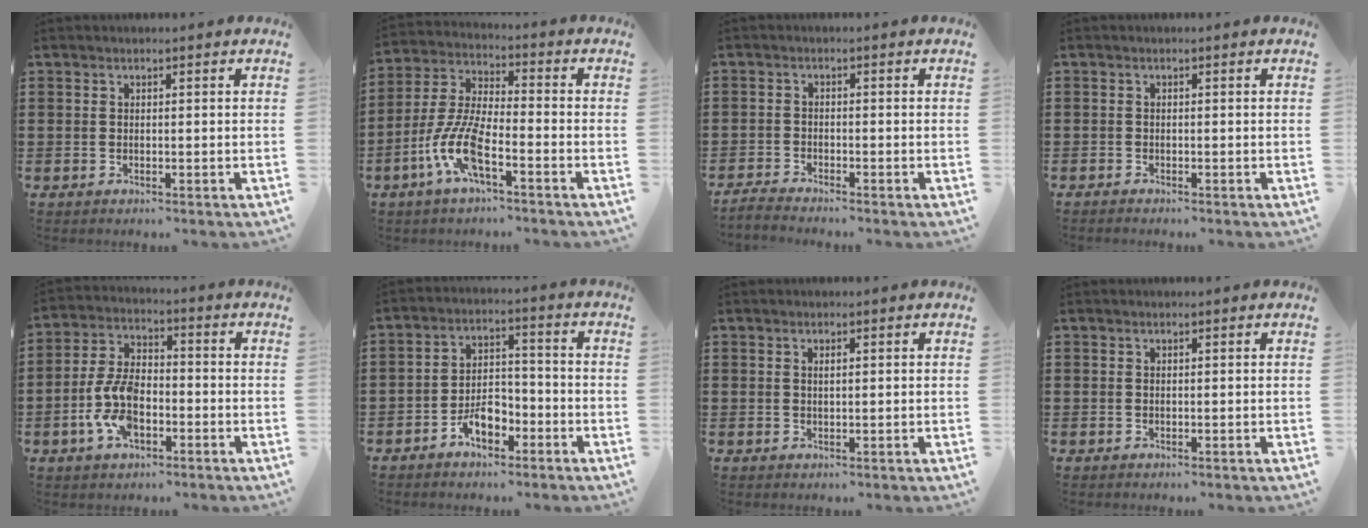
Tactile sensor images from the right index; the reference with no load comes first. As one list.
[{"total": 9.1, "force": [-4.5, 2.2, 7.6], "torque": [-0.196, -0.018, -0.092]}, {"total": 2.0, "force": [-2.0, -0.1, 0.0], "torque": [-0.005, 0.002, -0.041]}, {"total": 0.9, "force": [-0.8, 0.1, 0.0], "torque": [0.000, 0.001, -0.019]}, {"total": 8.9, "force": [-2.8, 4.8, 6.9], "torque": [-0.166, 0.000, -0.059]}, {"total": 5.5, "force": [-3.4, 3.0, 3.1], "torque": [-0.062, 0.011, -0.067]}, {"total": 1.1, "force": [0.1, 0.3, 1.1], "torque": [-0.022, 0.001, 0.001]}, {"total": 0.0}]